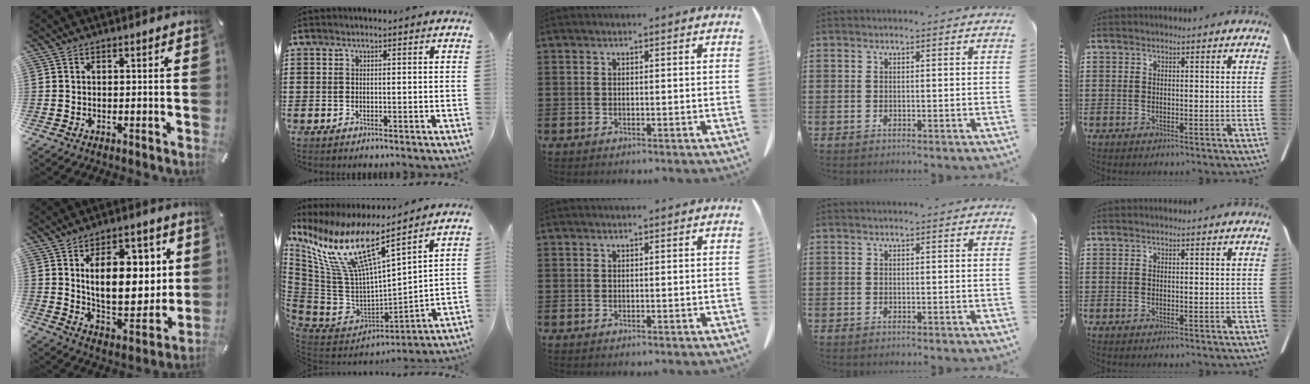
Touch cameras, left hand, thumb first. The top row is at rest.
{"thumb": {"total": 17.3, "force": [5.5, 9.9, 13.1], "torque": [-0.188, -0.018, 0.093]}, "index": {"total": 14.0, "force": [7.8, 3.8, 10.9], "torque": [-0.264, -0.061, 0.126]}}